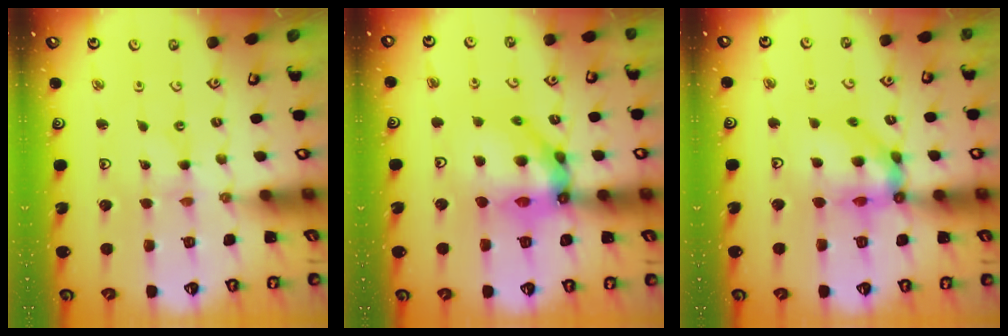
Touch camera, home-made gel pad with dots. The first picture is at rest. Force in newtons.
{"total": 15.2, "press": 15.1, "slide": 1.5}
{"total": 12.8, "press": 12.7, "slide": 1.5}